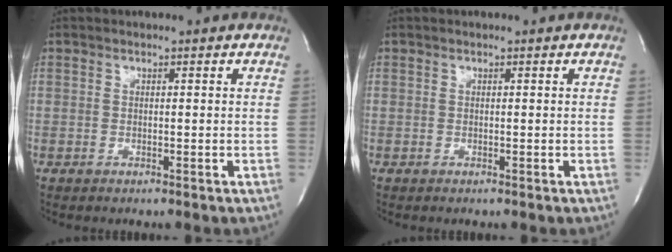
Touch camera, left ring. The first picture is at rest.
{"total": 0.0}